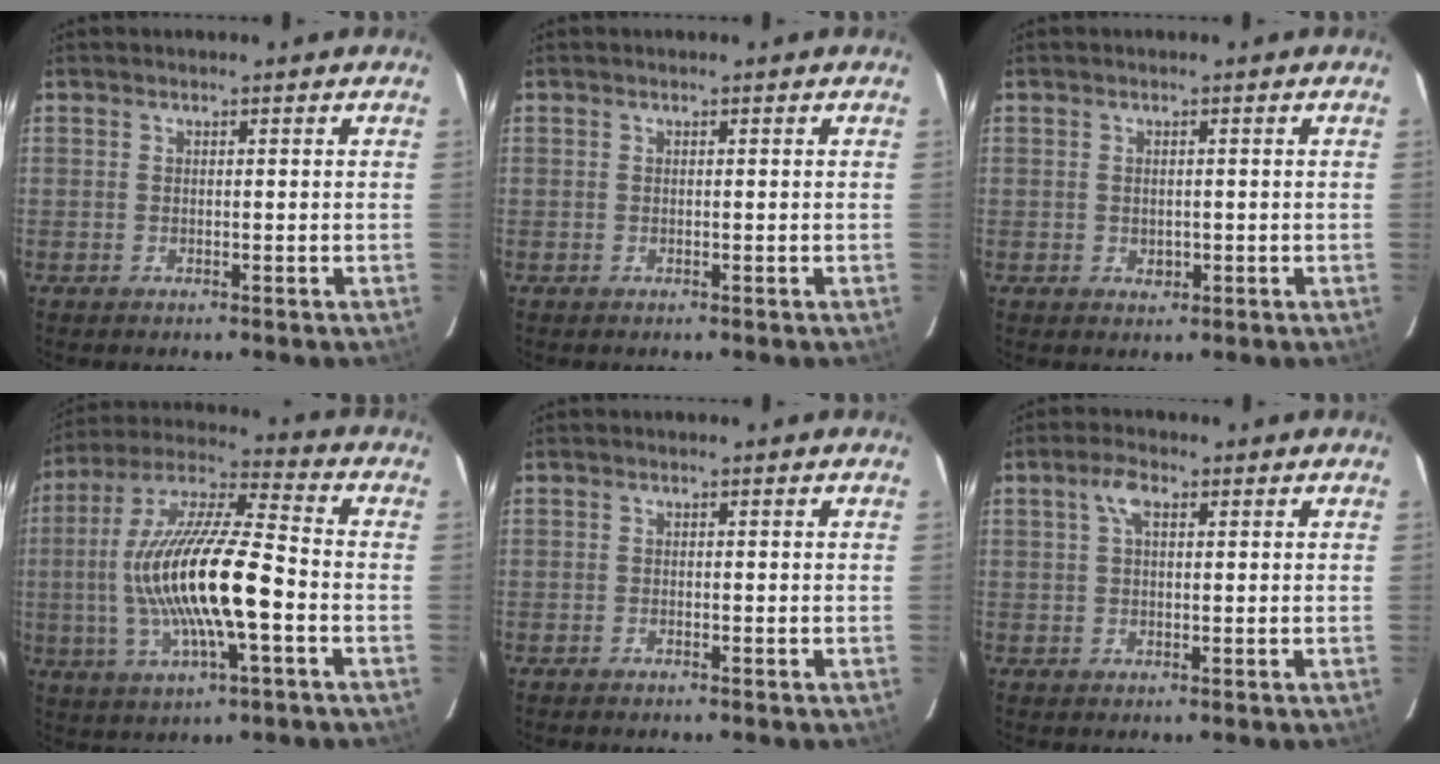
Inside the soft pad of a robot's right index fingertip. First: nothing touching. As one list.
[{"total": 0.0}, {"total": 1.6, "force": [-0.1, 1.4, 0.9], "torque": [-0.013, 0.000, 0.002]}, {"total": 18.7, "force": [-3.0, 3.6, 18.2], "torque": [-0.354, -0.003, -0.058]}, {"total": 0.5, "force": [-0.5, 0.1, 0.0], "torque": [-0.001, -0.001, -0.011]}, {"total": 2.8, "force": [1.3, 1.1, 2.3], "torque": [-0.046, 0.009, 0.022]}]